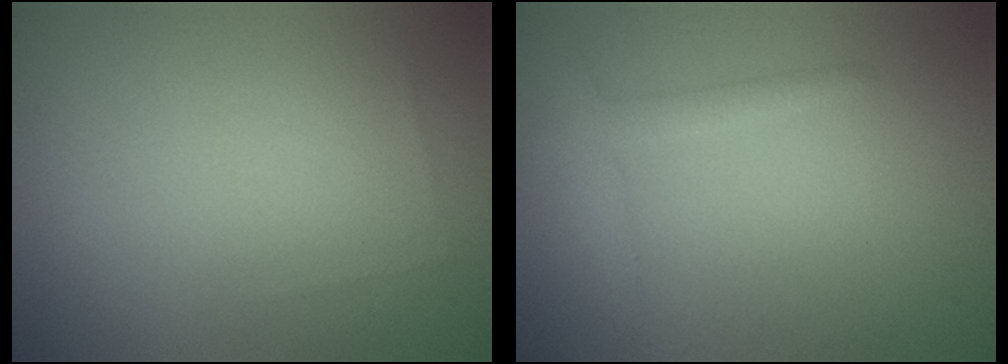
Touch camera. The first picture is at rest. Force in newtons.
{"total": 1.6, "press": 1.6, "slide": 0.0}